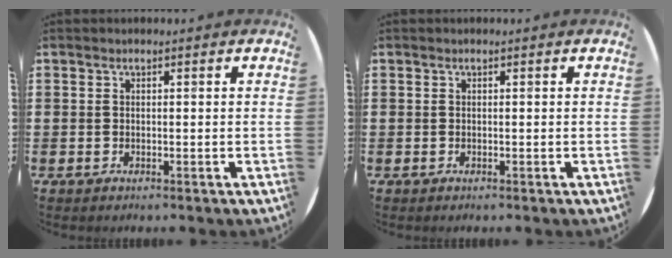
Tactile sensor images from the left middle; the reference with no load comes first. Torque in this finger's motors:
{"motor_torque": [0.18, -0.18, 0.01, 0.00]}